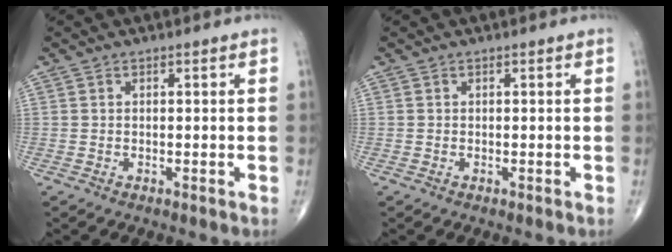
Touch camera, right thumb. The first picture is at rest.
{"total": 0.0}